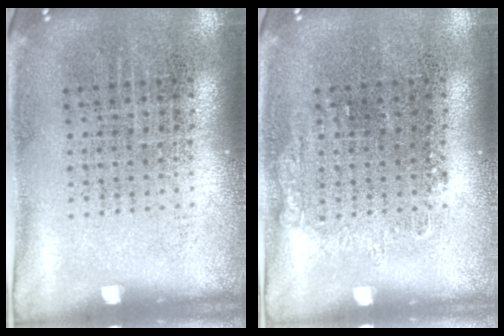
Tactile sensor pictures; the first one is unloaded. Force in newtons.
{"total": 0.7, "press": 0.7, "slide": 0.2}